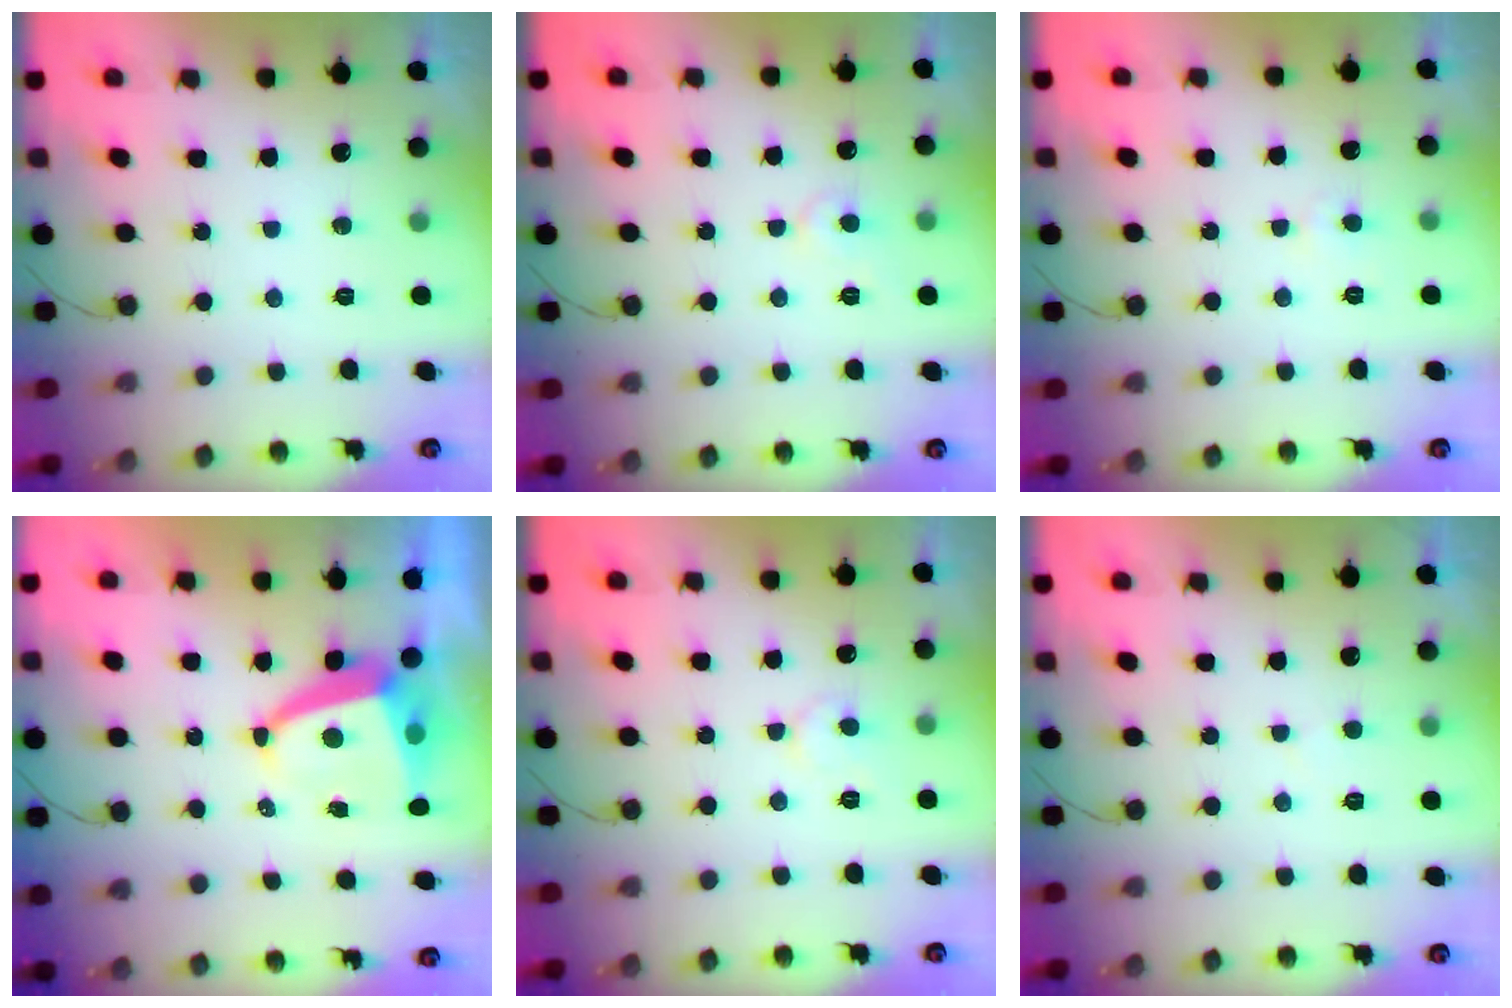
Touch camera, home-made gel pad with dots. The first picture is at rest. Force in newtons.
{"total": 5.0, "press": 5.0, "slide": 0.4}
{"total": 3.1, "press": 3.0, "slide": 0.3}
{"total": 5.8, "press": 5.8, "slide": 0.8}
{"total": 4.2, "press": 4.2, "slide": 0.2}
{"total": 2.2, "press": 2.2, "slide": 0.3}